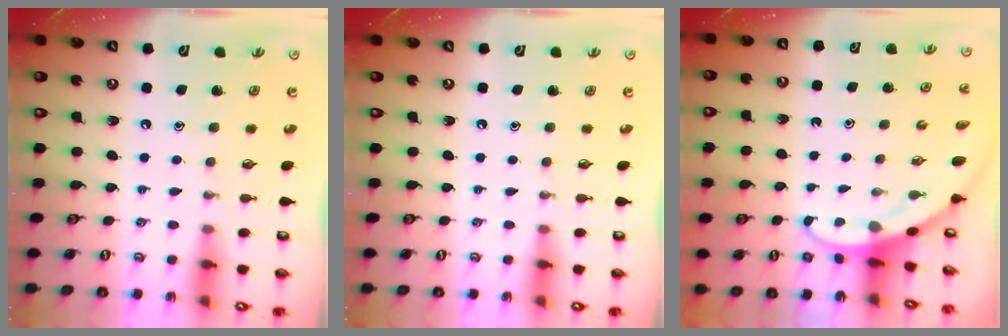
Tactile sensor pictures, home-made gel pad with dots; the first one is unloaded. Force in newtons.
{"total": 0.0}
{"total": 3.2, "press": 3.2, "slide": 0.2}